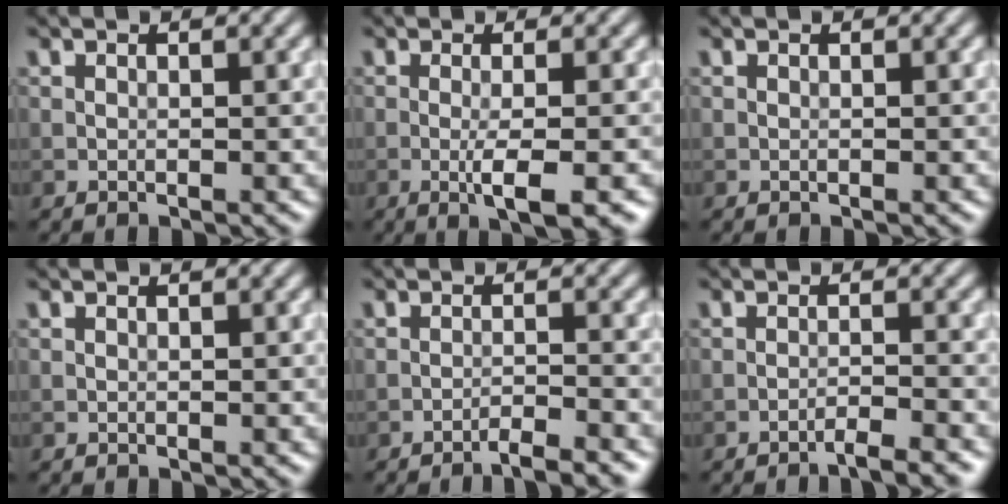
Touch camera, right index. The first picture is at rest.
{"total": 3.6, "force": [-1.1, 0.6, 3.4], "torque": [-0.056, -0.001, -0.023]}
{"total": 0.0}
{"total": 0.0}
{"total": 2.6, "force": [-2.1, 0.2, 1.5], "torque": [-0.014, 0.007, -0.043]}
{"total": 2.4, "force": [-1.8, 0.2, 1.6], "torque": [-0.013, 0.008, -0.040]}